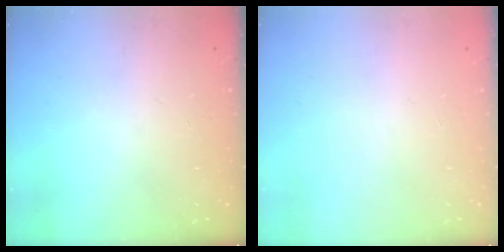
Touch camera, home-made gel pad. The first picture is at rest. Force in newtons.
{"total": 0.0}